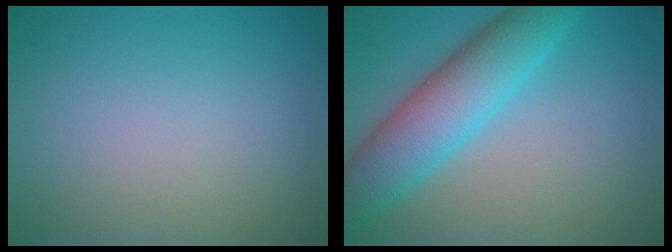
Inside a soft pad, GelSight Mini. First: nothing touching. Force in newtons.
{"total": 7.3, "press": 7.3, "slide": 0.2}